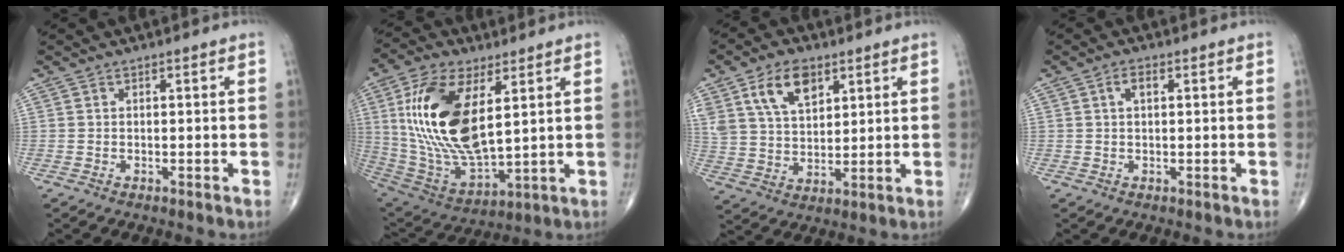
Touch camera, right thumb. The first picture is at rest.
{"total": 21.3, "force": [5.4, 9.9, 18.0], "torque": [-0.356, -0.026, 0.110]}
{"total": 11.3, "force": [5.7, 6.6, 7.2], "torque": [-0.114, -0.020, 0.113]}
{"total": 2.2, "force": [0.7, 1.1, 1.8], "torque": [-0.034, 0.007, 0.014]}